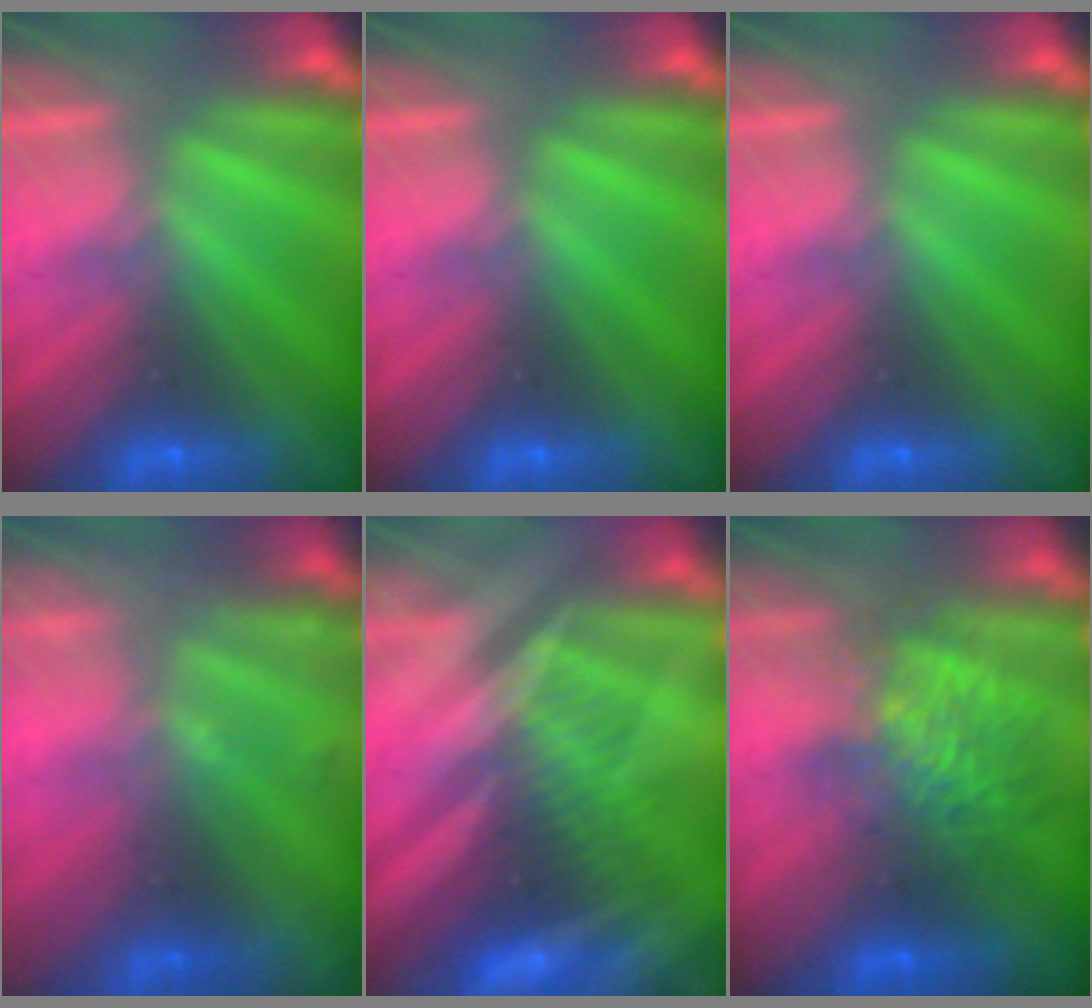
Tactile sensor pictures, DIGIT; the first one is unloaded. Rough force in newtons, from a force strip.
{"total": 0.0}
{"total": 0.0}
{"total": 1.8}
{"total": 3.2}
{"total": 6.9}